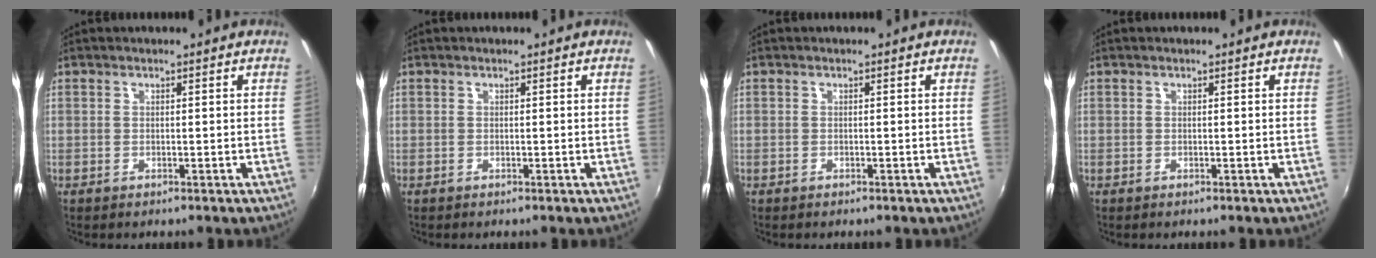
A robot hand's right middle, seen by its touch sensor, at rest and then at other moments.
{"total": 0.0}
{"total": 0.6, "force": [-0.4, 0.4, 0.0], "torque": [0.000, -0.002, -0.008]}
{"total": 0.0}